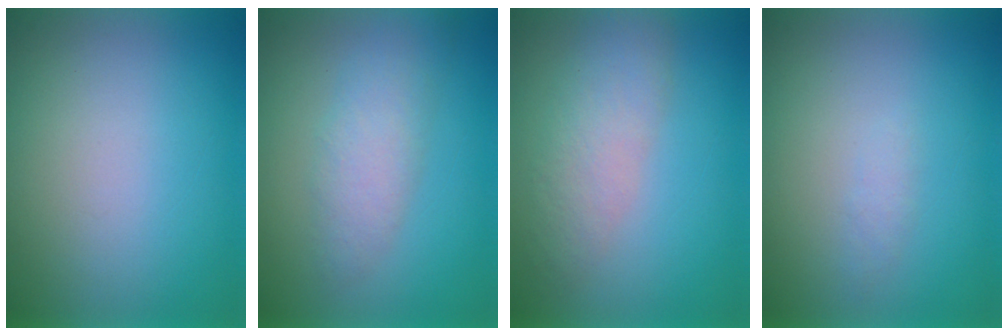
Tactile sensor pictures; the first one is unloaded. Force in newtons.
{"total": 3.2}
{"total": 3.0}
{"total": 1.2}